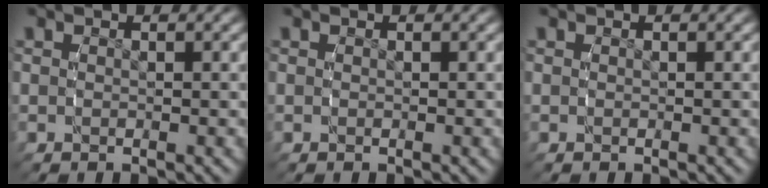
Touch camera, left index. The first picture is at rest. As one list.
[{"total": 0.0}, {"total": 0.0}]